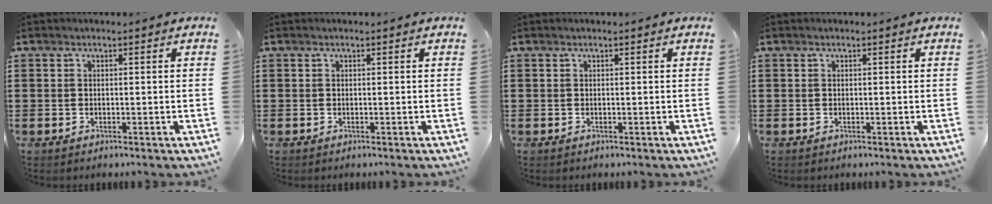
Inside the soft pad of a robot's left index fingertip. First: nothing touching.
{"total": 0.0}
{"total": 0.0}
{"total": 0.0}